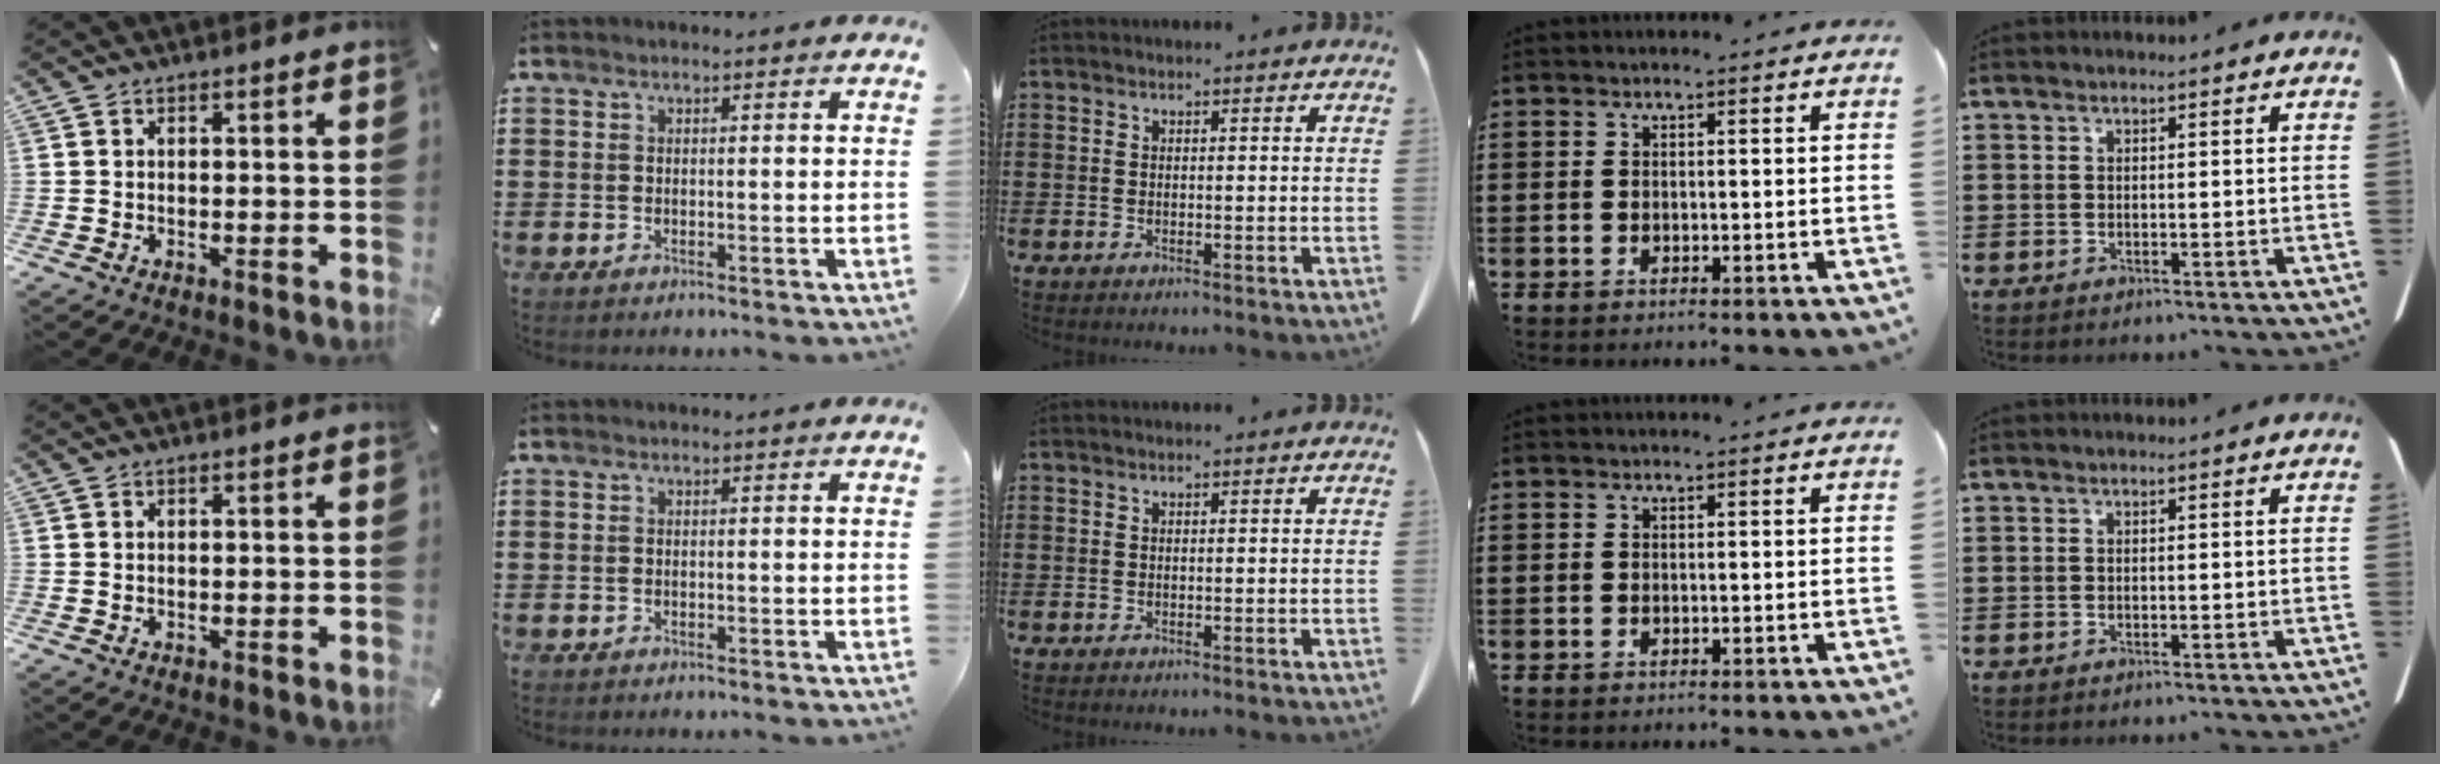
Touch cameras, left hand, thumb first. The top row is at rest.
{}